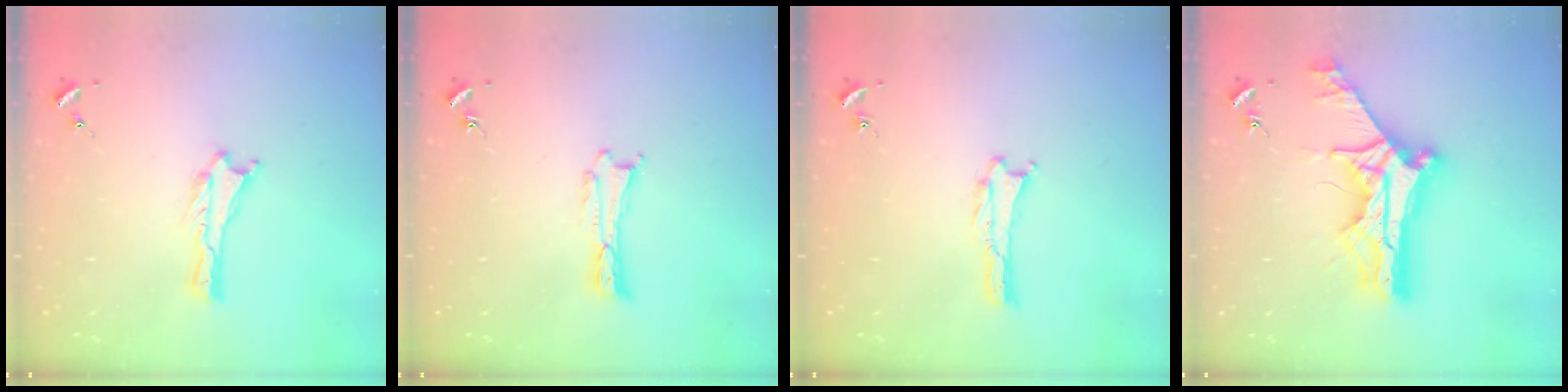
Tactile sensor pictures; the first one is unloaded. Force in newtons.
{"total": 0.0}
{"total": 0.0}
{"total": 14.7, "press": 14.7, "slide": 1.3}